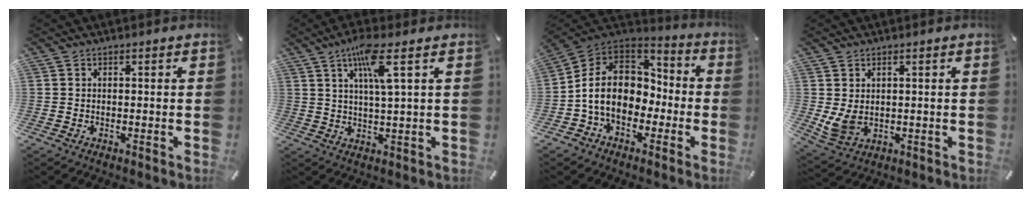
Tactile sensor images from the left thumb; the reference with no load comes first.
{"total": 8.7, "force": [3.9, 0.8, 7.7], "torque": [-0.151, 0.001, 0.063]}
{"total": 13.0, "force": [-2.6, 10.5, 7.1], "torque": [-0.159, 0.020, -0.048]}
{"total": 4.9, "force": [1.4, 3.6, 3.1], "torque": [-0.081, -0.007, 0.026]}